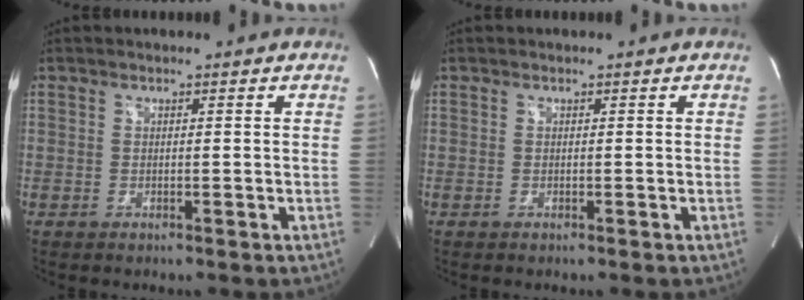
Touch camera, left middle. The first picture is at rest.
{"total": 0.0}